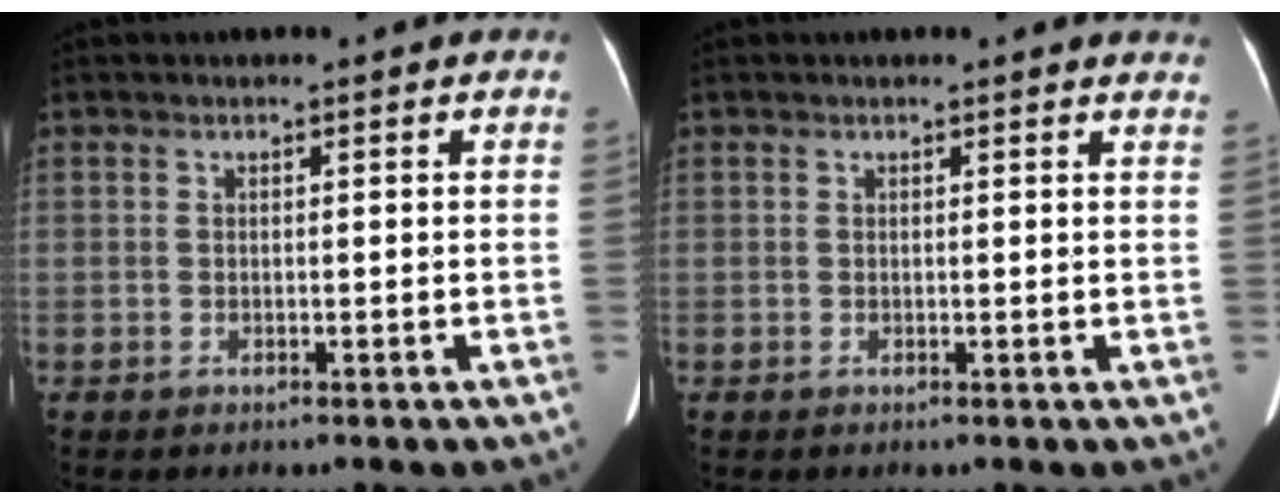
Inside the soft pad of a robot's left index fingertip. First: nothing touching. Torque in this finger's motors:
{"motor_torque": [0.17, -0.27, 0.04, 0.01]}